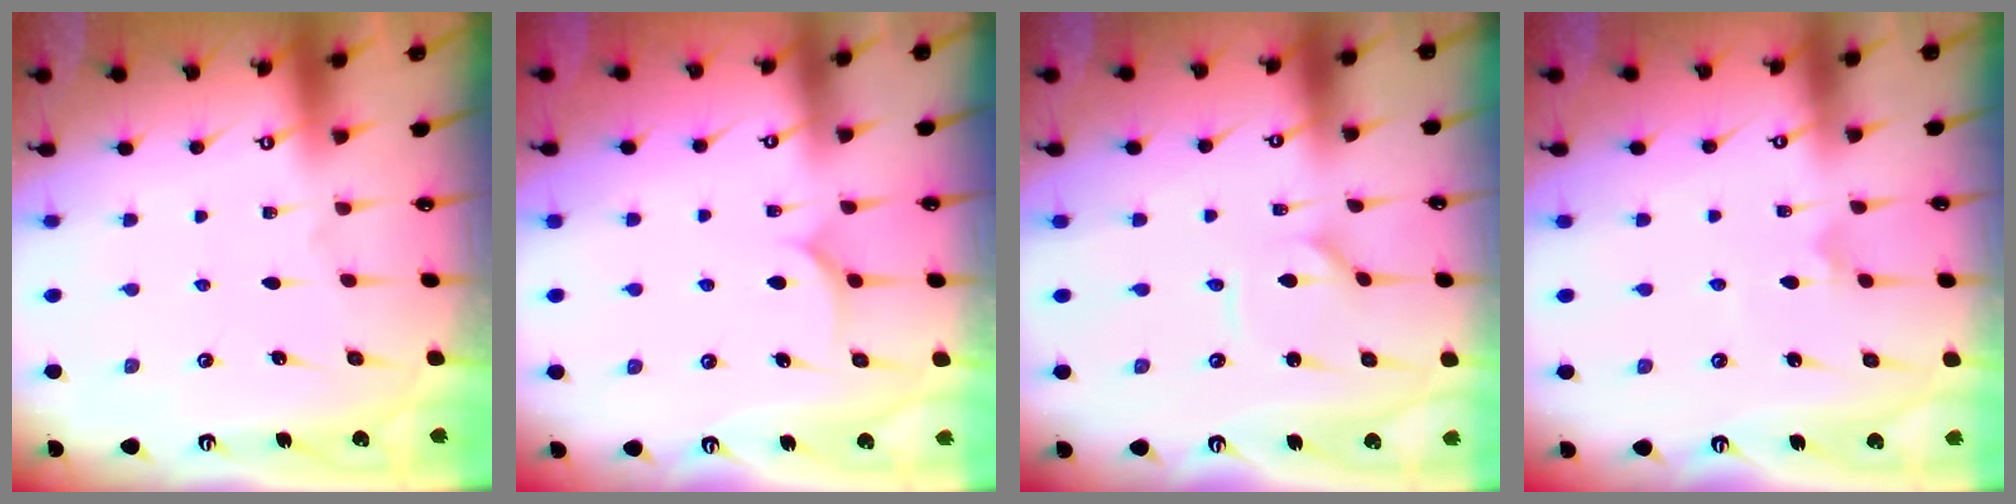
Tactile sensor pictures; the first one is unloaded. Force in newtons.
{"total": 4.9, "press": 4.8, "slide": 0.6}
{"total": 1.3, "press": 1.2, "slide": 0.1}
{"total": 3.7, "press": 3.7, "slide": 0.8}